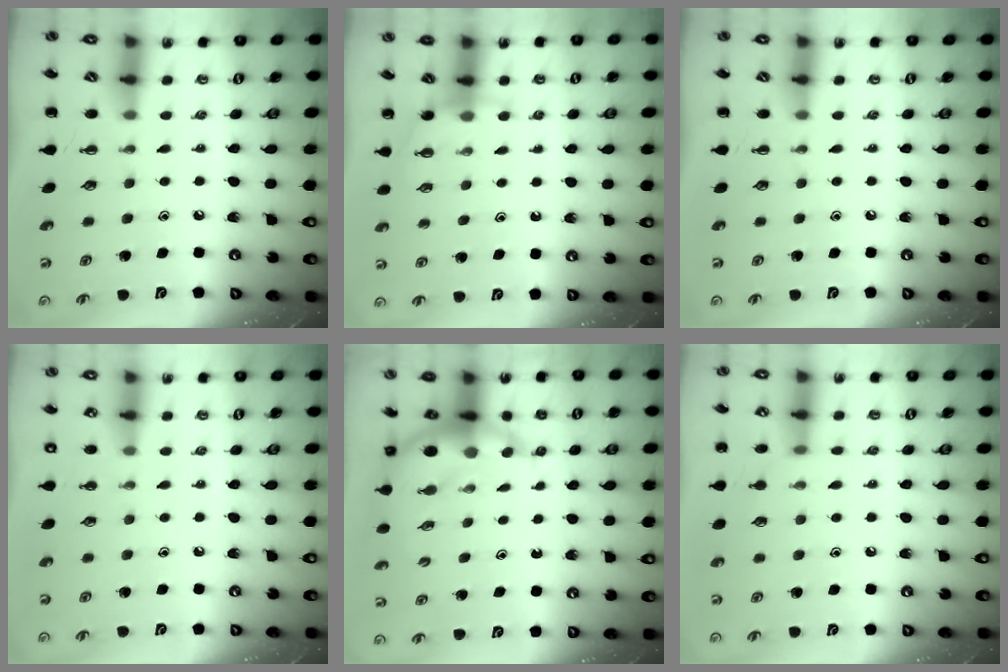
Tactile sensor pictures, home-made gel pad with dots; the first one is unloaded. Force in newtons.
{"total": 3.8, "press": 3.7, "slide": 1.1}
{"total": 0.0}
{"total": 1.4, "press": 1.4, "slide": 0.1}
{"total": 5.7, "press": 5.5, "slide": 1.5}
{"total": 6.2, "press": 5.9, "slide": 1.7}